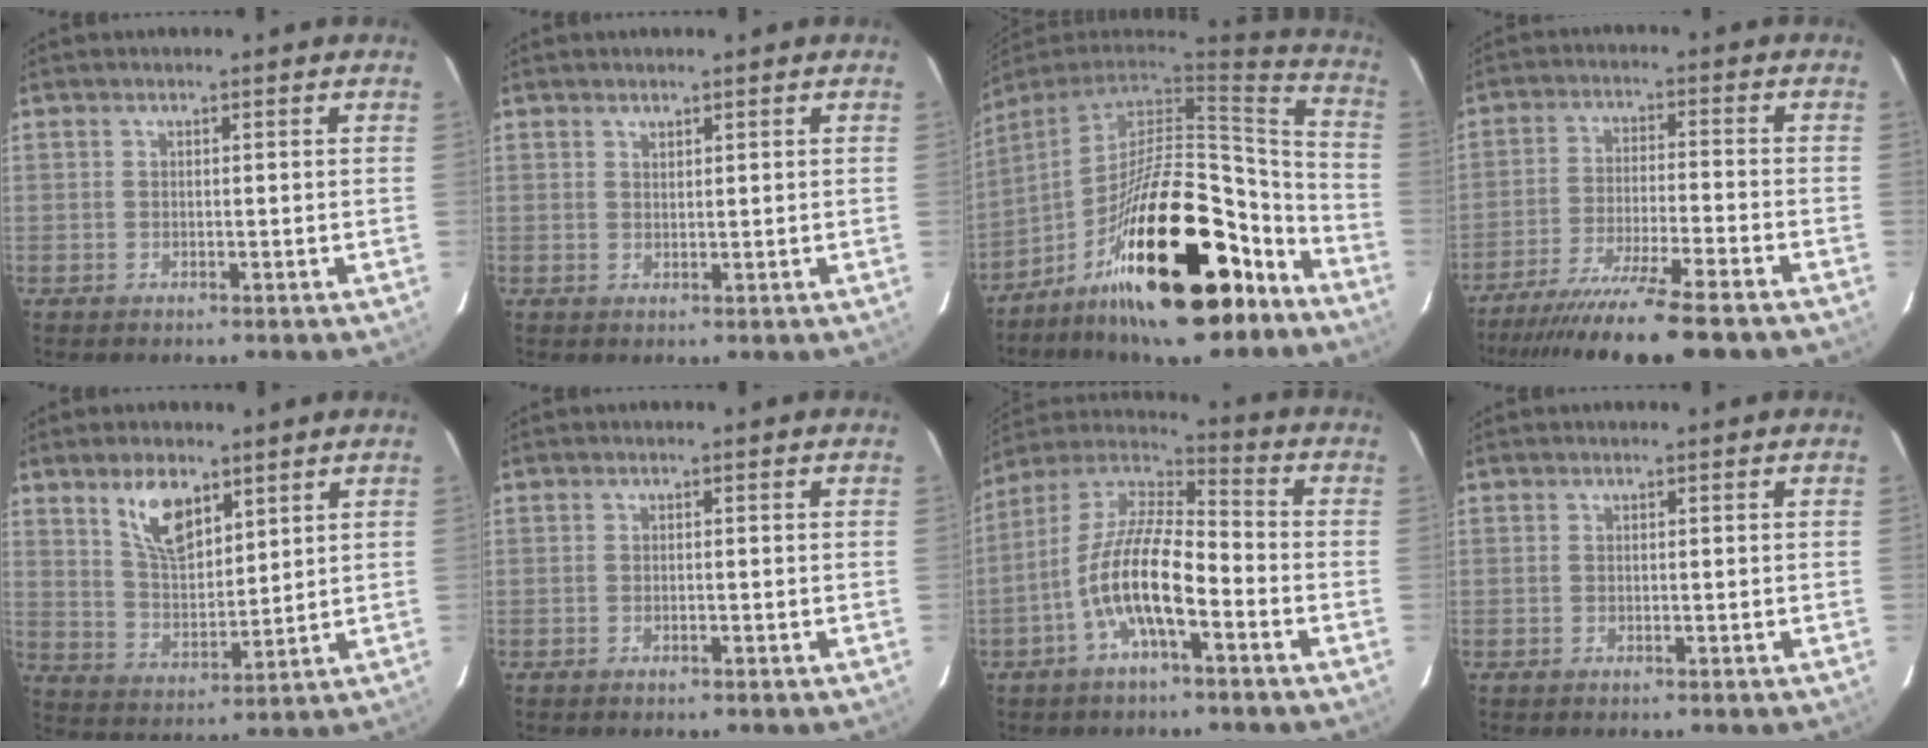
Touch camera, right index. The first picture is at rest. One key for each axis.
{"total": 1.0, "fx": 0.8, "fy": 0.4, "fz": 0.2, "tx": -0.004, "ty": 0.001, "tz": 0.016}
{"total": 26.7, "fx": -15.5, "fy": 10.5, "fz": 19.0, "tx": -0.311, "ty": 0.009, "tz": -0.239}
{"total": 18.0, "fx": -15.1, "fy": 1.0, "fz": 9.7, "tx": -0.191, "ty": -0.038, "tz": -0.244}
{"total": 9.3, "fx": 5.6, "fy": 4.3, "fz": 6.0, "tx": -0.107, "ty": 0.006, "tz": 0.114}
{"total": 0.5, "fx": -0.4, "fy": 0.3, "fz": 0.2, "tx": -0.003, "ty": 0.001, "tz": -0.006}
{"total": 13.0, "fx": -5.3, "fy": 4.0, "fz": 11.2, "tx": -0.225, "ty": 0.002, "tz": -0.106}
{"total": 0.0}